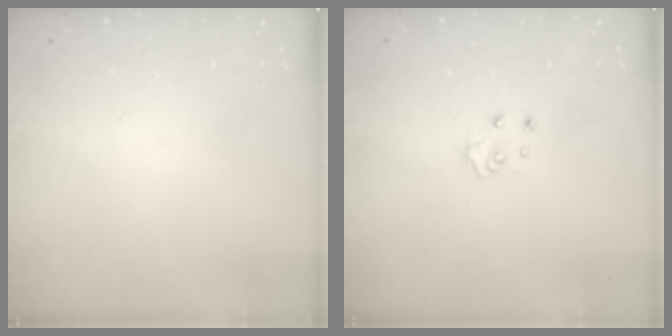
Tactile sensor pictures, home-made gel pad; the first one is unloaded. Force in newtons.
{"total": 5.6, "press": 5.6, "slide": 0.5}